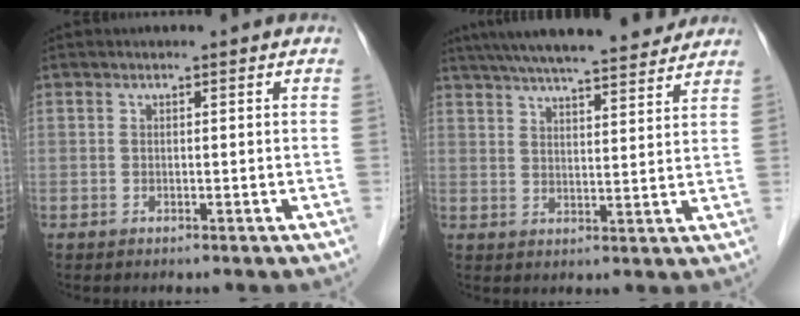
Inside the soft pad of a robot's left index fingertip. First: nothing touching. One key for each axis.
{"total": 18.3, "fx": 16.2, "fy": 2.1, "fz": 8.3, "tx": -0.139, "ty": 0.035, "tz": 0.232}